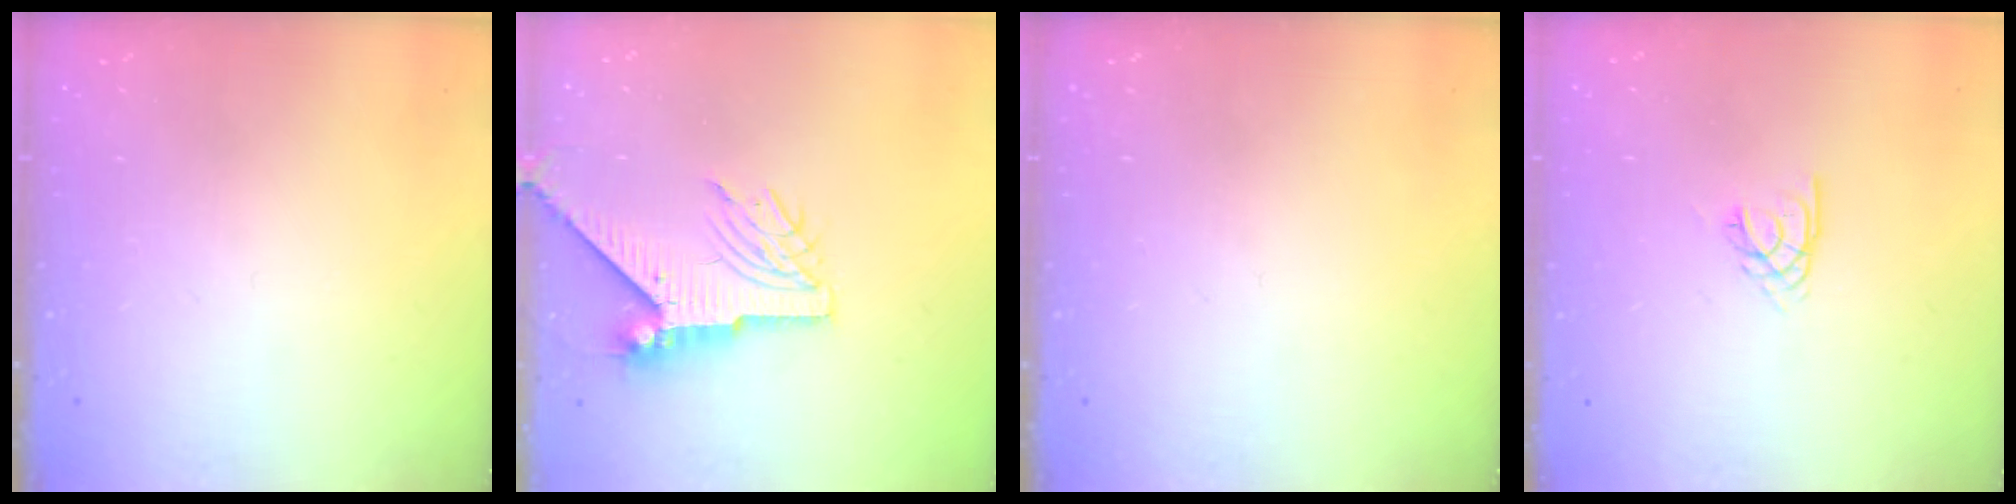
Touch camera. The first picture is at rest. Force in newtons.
{"total": 7.7, "press": 7.7, "slide": 0.6}
{"total": 0.0}
{"total": 2.2, "press": 2.2, "slide": 0.3}